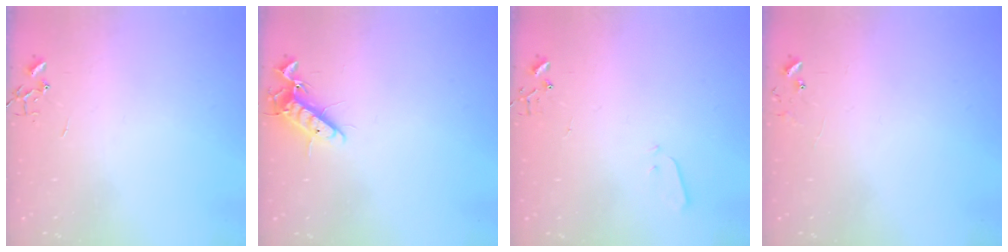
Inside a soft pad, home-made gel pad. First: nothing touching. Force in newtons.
{"total": 12.1, "press": 11.9, "slide": 2.0}
{"total": 3.1, "press": 3.0, "slide": 0.9}
{"total": 5.8, "press": 5.8, "slide": 0.5}